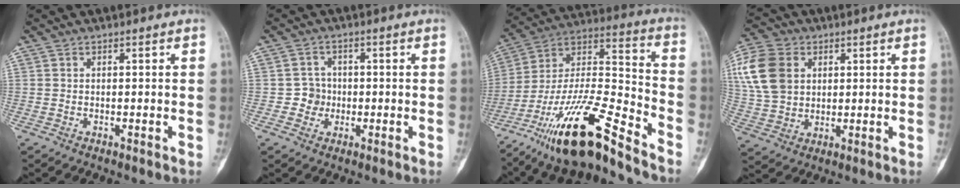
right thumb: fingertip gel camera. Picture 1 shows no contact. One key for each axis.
{"total": 3.4, "fx": -0.5, "fy": 3.3, "fz": 0.5, "tx": 0.020, "ty": 0.010, "tz": -0.015}
{"total": 21.5, "fx": -15.2, "fy": 4.2, "fz": 14.5, "tx": -0.293, "ty": 0.072, "tz": -0.278}
{"total": 13.8, "fx": 3.8, "fy": 10.3, "fz": 8.3, "tx": -0.161, "ty": 0.005, "tz": 0.070}